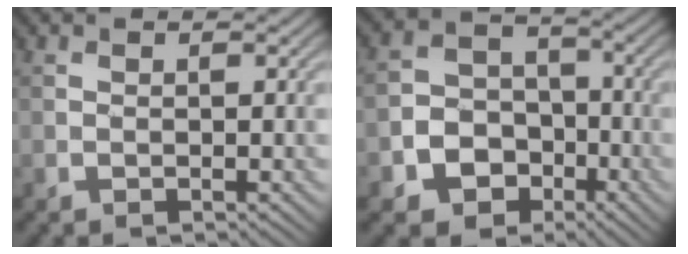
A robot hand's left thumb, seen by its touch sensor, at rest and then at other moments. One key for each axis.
{"total": 8.0, "fx": -3.6, "fy": 6.4, "fz": 2.9, "tx": -0.066, "ty": -0.016, "tz": -0.094}